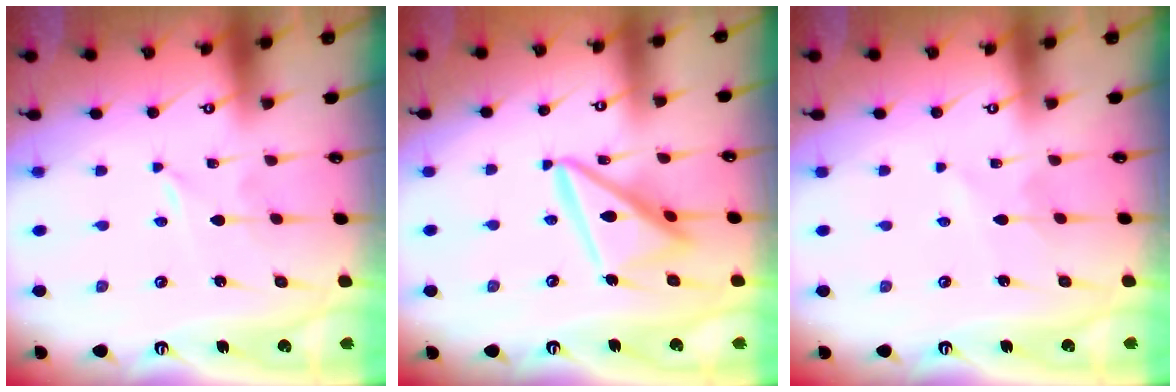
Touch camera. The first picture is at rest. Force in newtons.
{"total": 15.0, "press": 14.9, "slide": 1.6}
{"total": 2.7, "press": 2.7, "slide": 0.3}